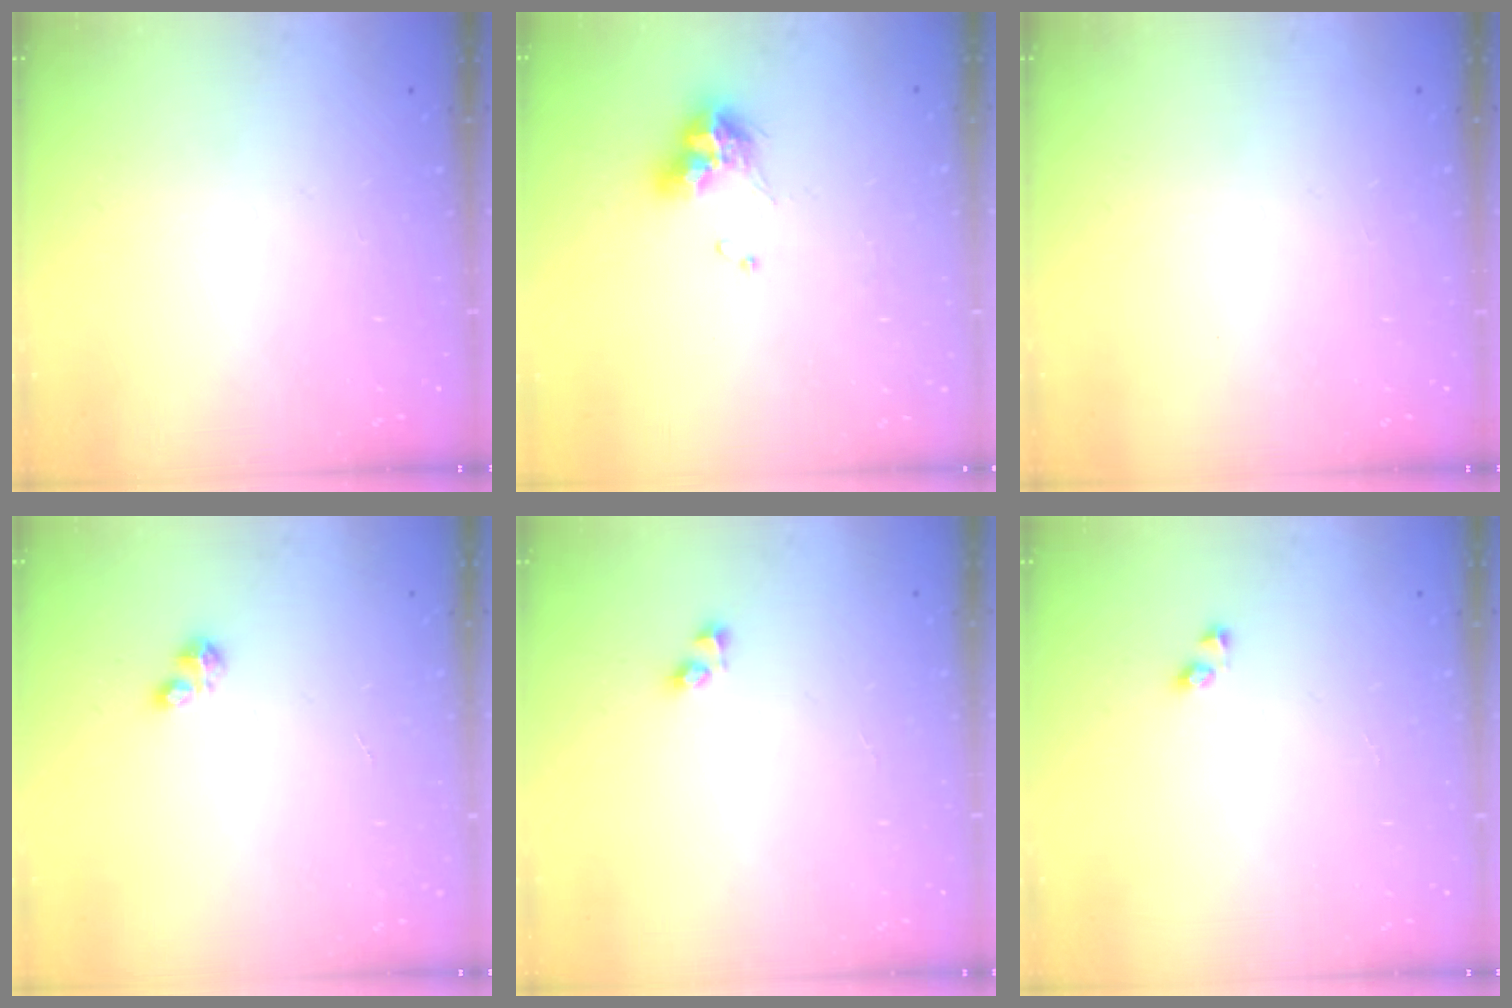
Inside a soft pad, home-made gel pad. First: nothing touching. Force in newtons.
{"total": 8.5, "press": 8.4, "slide": 0.9}
{"total": 0.0}
{"total": 2.1, "press": 2.1, "slide": 0.3}
{"total": 3.8, "press": 3.8, "slide": 0.5}
{"total": 3.1, "press": 3.1, "slide": 0.4}